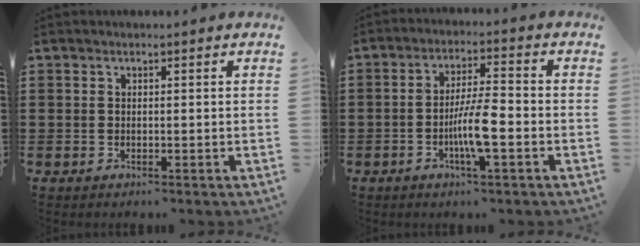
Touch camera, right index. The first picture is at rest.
{"total": 6.8, "force": [-2.2, 1.0, 6.3], "torque": [-0.119, -0.004, -0.043]}